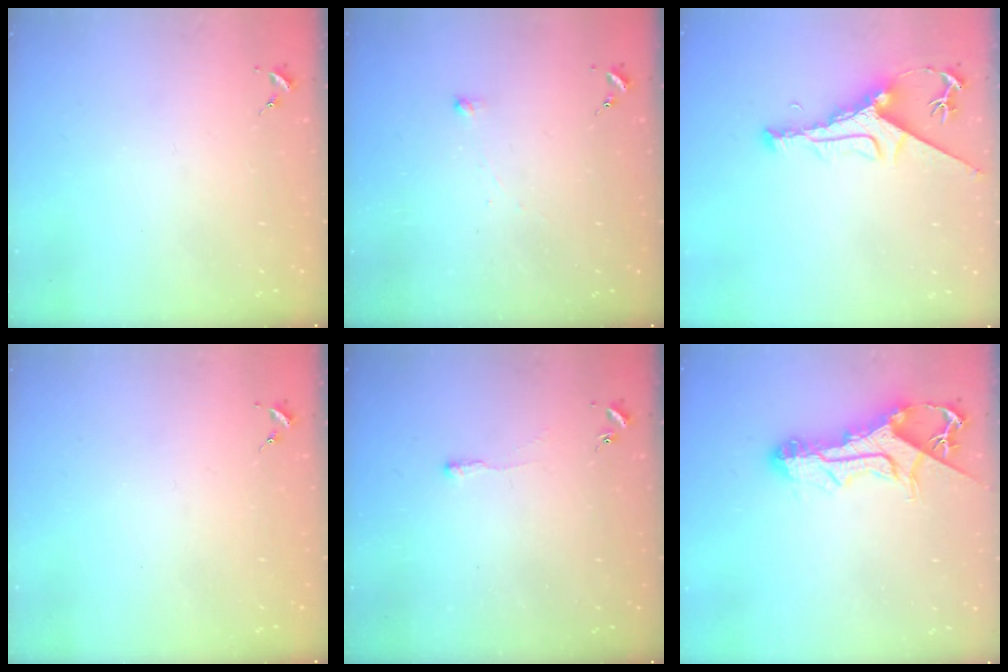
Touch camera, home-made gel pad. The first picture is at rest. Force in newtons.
{"total": 2.5, "press": 2.5, "slide": 0.2}
{"total": 9.6, "press": 9.5, "slide": 1.4}
{"total": 0.0}
{"total": 2.5, "press": 2.5, "slide": 0.5}
{"total": 13.4, "press": 13.3, "slide": 1.3}